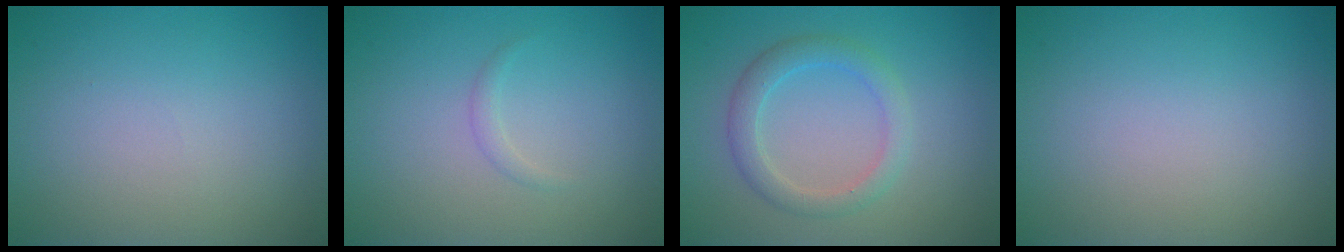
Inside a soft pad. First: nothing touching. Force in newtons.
{"total": 0.7, "press": 0.7, "slide": 0.0}
{"total": 2.7, "press": 2.7, "slide": 0.0}
{"total": 0.0}